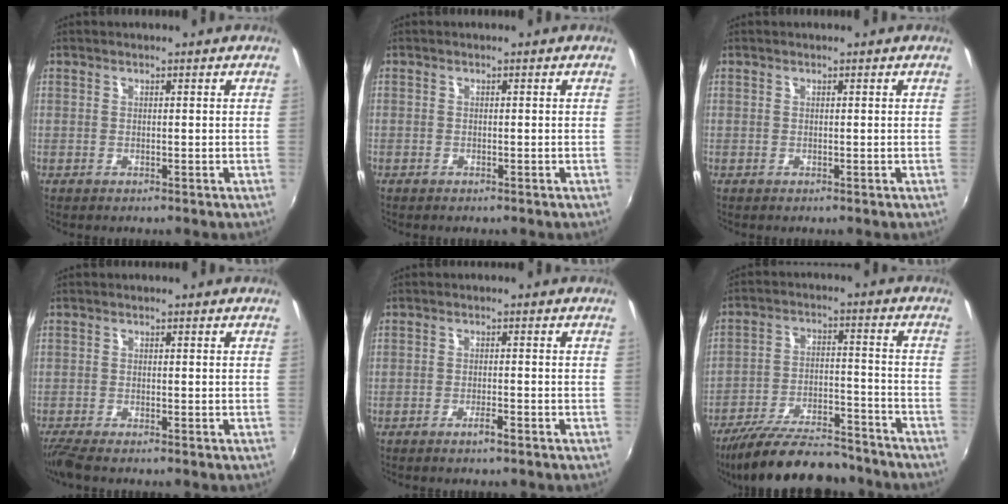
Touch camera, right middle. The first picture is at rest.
{"total": 0.7, "force": [-0.5, 0.4, 0.0], "torque": [-0.003, 0.002, -0.009]}
{"total": 0.0}
{"total": 3.3, "force": [-2.7, 0.1, 1.8], "torque": [-0.046, -0.016, -0.056]}
{"total": 1.9, "force": [-1.5, 0.1, 1.2], "torque": [-0.026, 0.001, -0.026]}
{"total": 21.0, "force": [-18.0, 5.0, 9.5], "torque": [-0.179, -0.021, -0.269]}